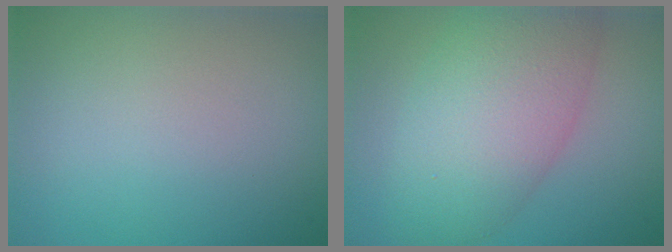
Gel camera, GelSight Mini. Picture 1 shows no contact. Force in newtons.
{"total": 8.2, "press": 8.2, "slide": 0.2}